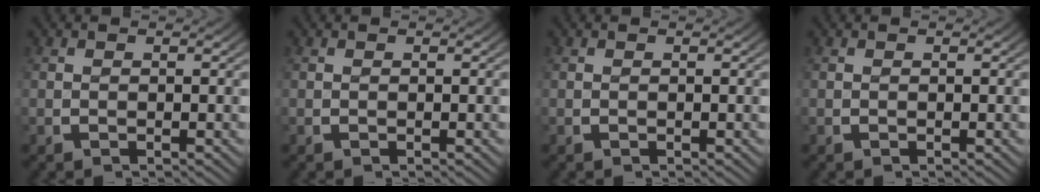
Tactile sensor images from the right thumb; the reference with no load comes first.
{"total": 0.0}
{"total": 0.0}
{"total": 0.0}